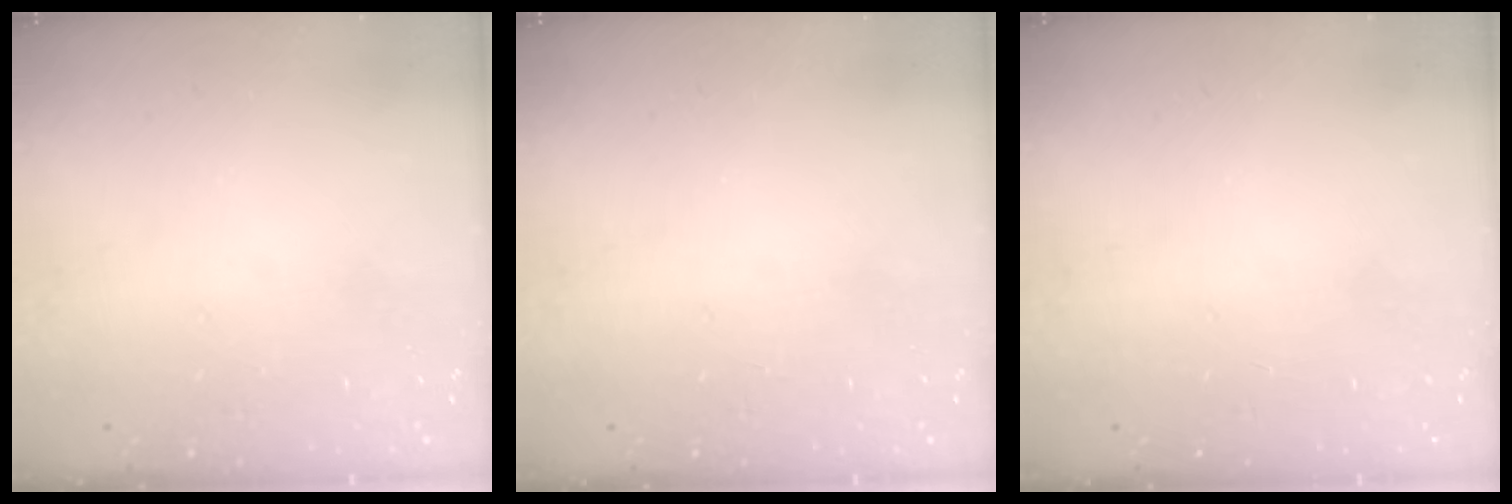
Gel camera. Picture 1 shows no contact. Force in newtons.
{"total": 0.0}
{"total": 0.0}